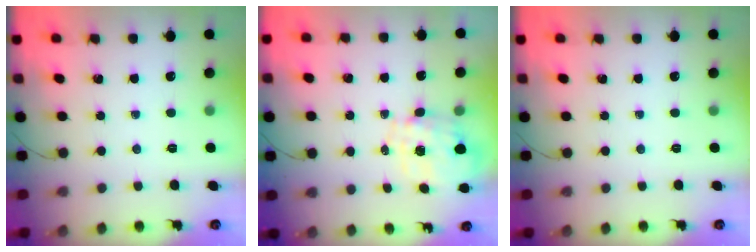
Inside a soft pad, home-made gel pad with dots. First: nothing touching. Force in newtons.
{"total": 1.3, "press": 1.2, "slide": 0.4}
{"total": 0.0}